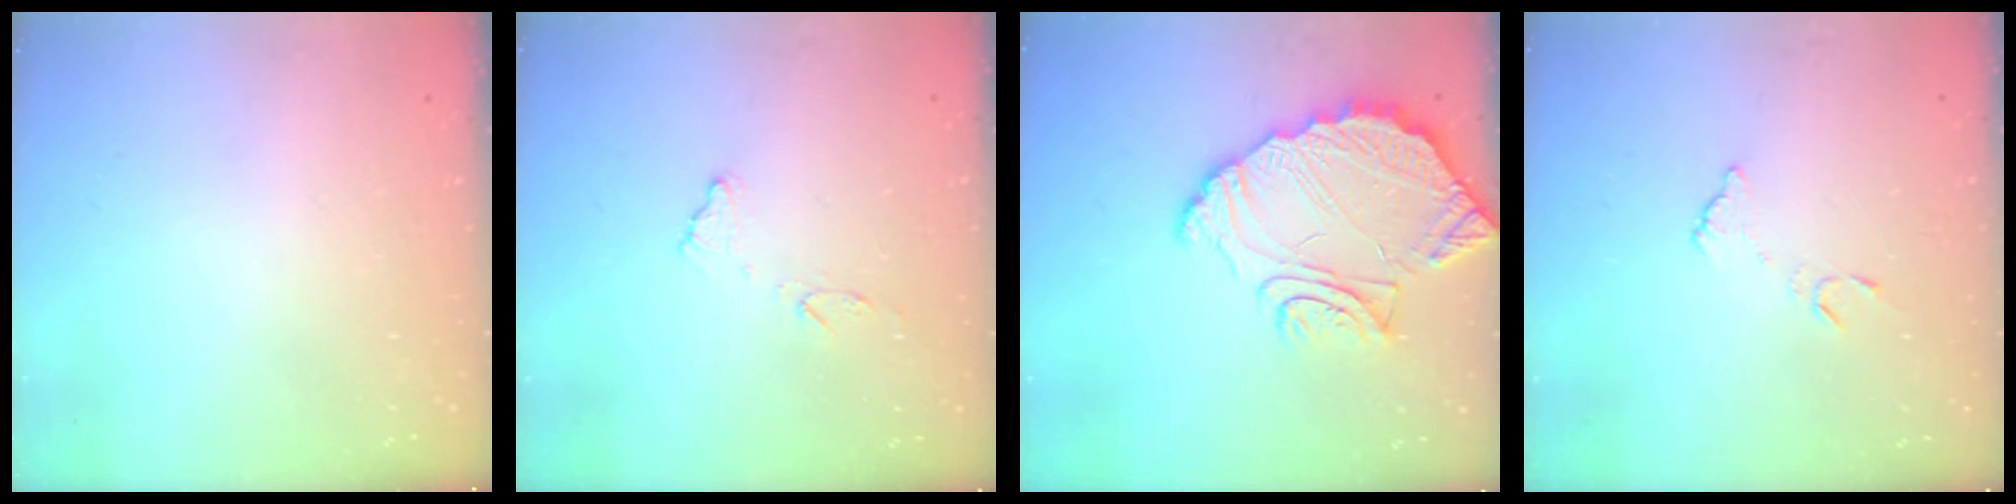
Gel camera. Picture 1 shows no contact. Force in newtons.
{"total": 8.7, "press": 8.7, "slide": 0.5}
{"total": 16.6, "press": 16.5, "slide": 1.7}
{"total": 5.8, "press": 5.8, "slide": 0.4}